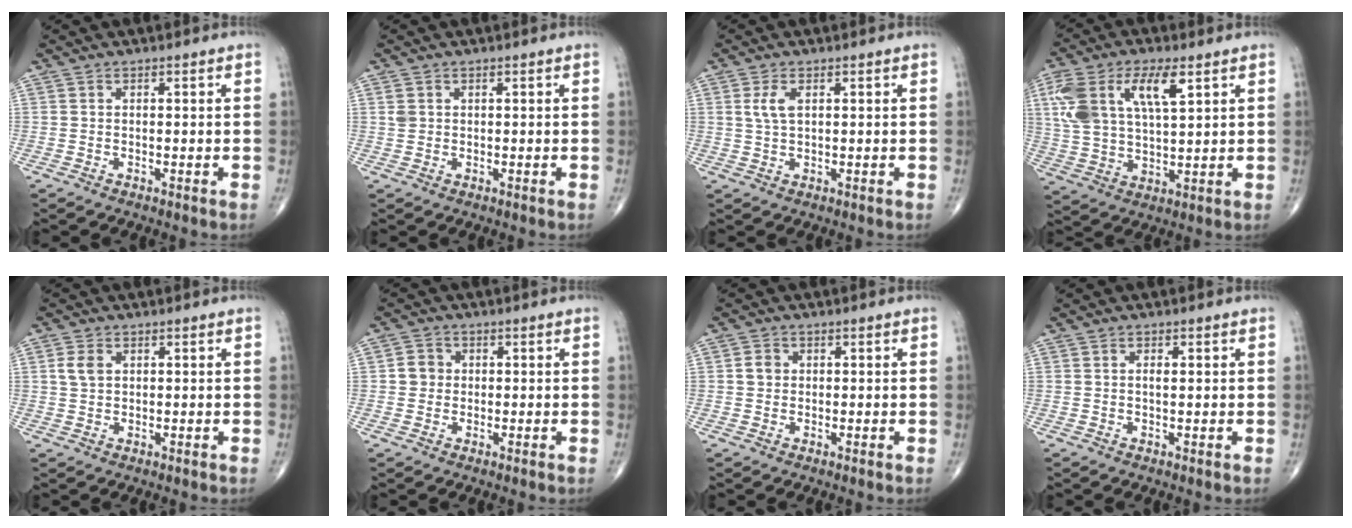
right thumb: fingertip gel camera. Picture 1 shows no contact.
{"total": 1.4, "force": [0.5, 1.2, 0.6], "torque": [-0.007, 0.000, 0.011]}
{"total": 3.3, "force": [1.0, 1.5, 2.7], "torque": [-0.060, 0.002, 0.021]}
{"total": 14.8, "force": [5.8, 6.4, 12.0], "torque": [-0.243, 0.000, 0.111]}
{"total": 3.2, "force": [0.9, 2.2, 2.1], "torque": [-0.038, 0.001, 0.019]}
{"total": 3.3, "force": [0.2, 3.1, 1.1], "torque": [-0.001, 0.005, -0.002]}
{"total": 2.2, "force": [0.2, 2.0, 1.0], "torque": [-0.008, 0.003, 0.002]}
{"total": 1.4, "force": [0.4, 0.5, 1.3], "torque": [-0.023, 0.003, 0.004]}